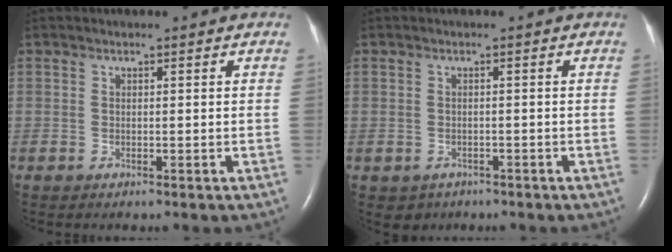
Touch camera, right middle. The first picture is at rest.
{"total": 2.3, "force": [-1.4, 1.8, 0.2], "torque": [-0.009, 0.005, -0.016]}